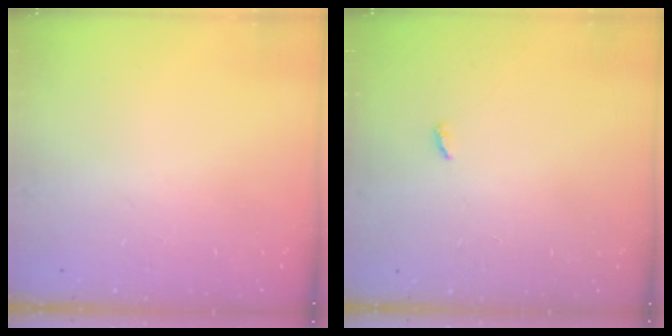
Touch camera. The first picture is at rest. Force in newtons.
{"total": 2.3, "press": 2.3, "slide": 0.2}